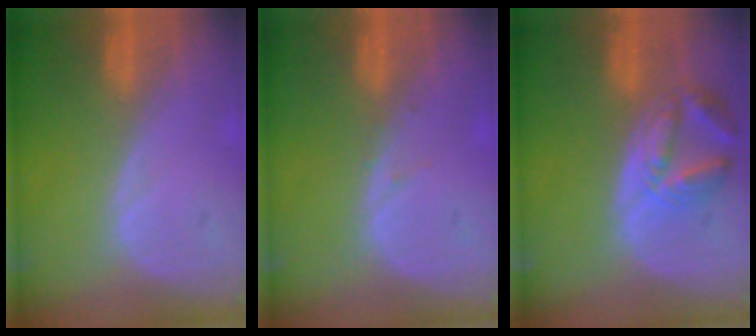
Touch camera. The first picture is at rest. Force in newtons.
{"total": 0.7, "press": 0.4, "slide": 0.5}
{"total": 7.4, "press": 6.6, "slide": 3.5}